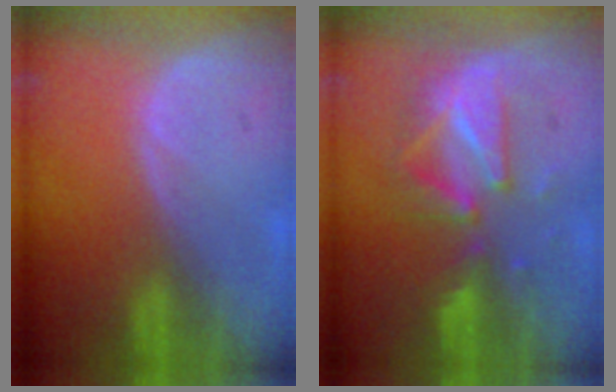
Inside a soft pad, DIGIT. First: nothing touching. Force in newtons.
{"total": 8.0, "press": 8.0, "slide": 0.8}